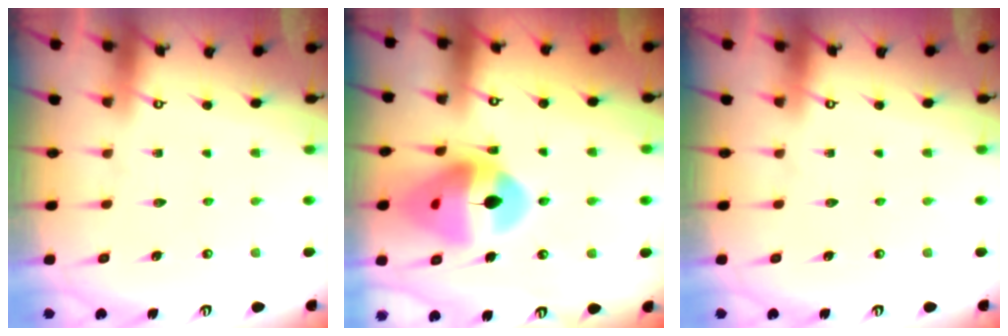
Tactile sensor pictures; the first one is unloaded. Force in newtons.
{"total": 16.8, "press": 16.7, "slide": 1.8}
{"total": 0.0}